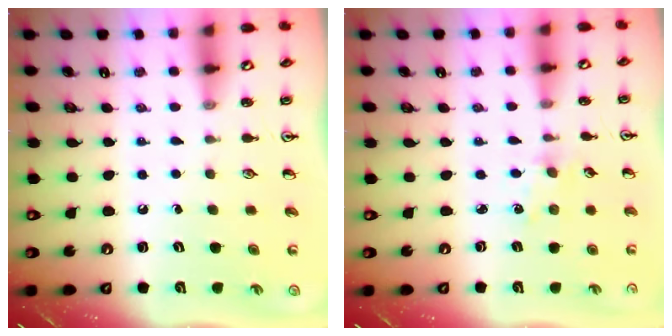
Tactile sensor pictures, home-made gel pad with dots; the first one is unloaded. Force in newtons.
{"total": 1.5, "press": 1.5, "slide": 0.3}